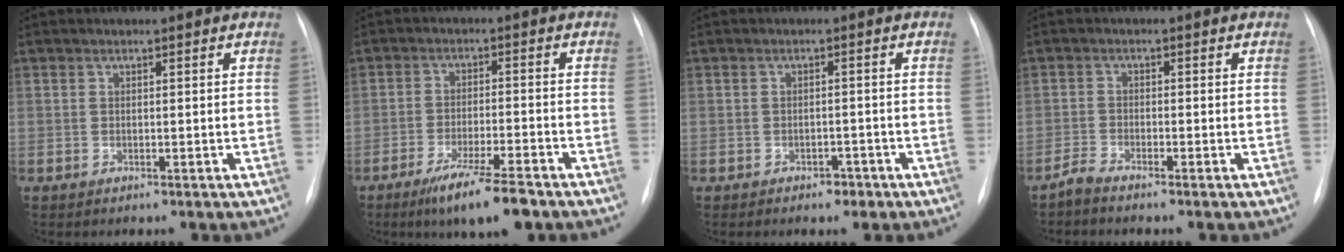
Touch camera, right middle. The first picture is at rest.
{"total": 9.0, "force": [-6.3, 0.7, 6.4], "torque": [-0.114, -0.022, -0.103]}
{"total": 2.0, "force": [-1.4, 1.2, 0.9], "torque": [-0.015, 0.005, -0.012]}
{"total": 1.9, "force": [-1.8, -0.3, 0.5], "torque": [-0.021, -0.008, -0.037]}